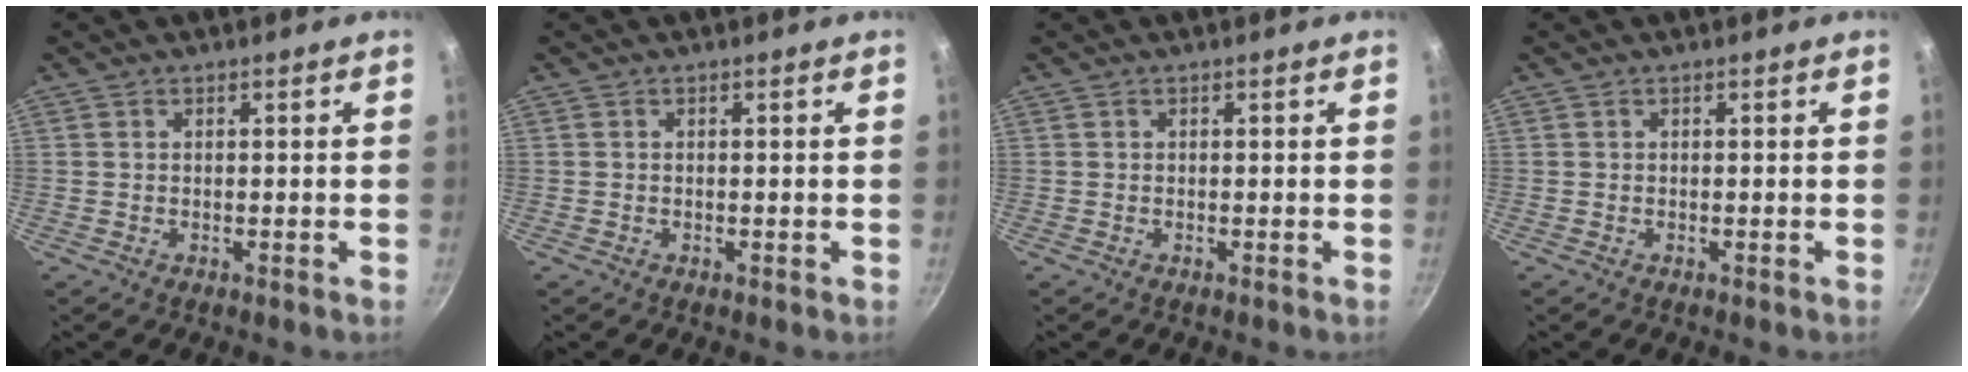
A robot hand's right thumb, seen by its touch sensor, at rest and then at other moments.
{"total": 0.0}
{"total": 0.0}
{"total": 0.0}